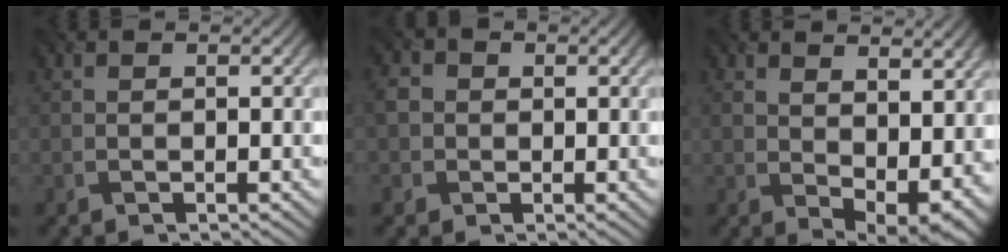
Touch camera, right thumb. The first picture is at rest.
{"total": 3.6, "force": [0.1, 3.4, 1.3], "torque": [-0.045, 0.005, -0.010]}
{"total": 8.6, "force": [2.4, 4.5, 6.9], "torque": [-0.112, -0.024, 0.069]}